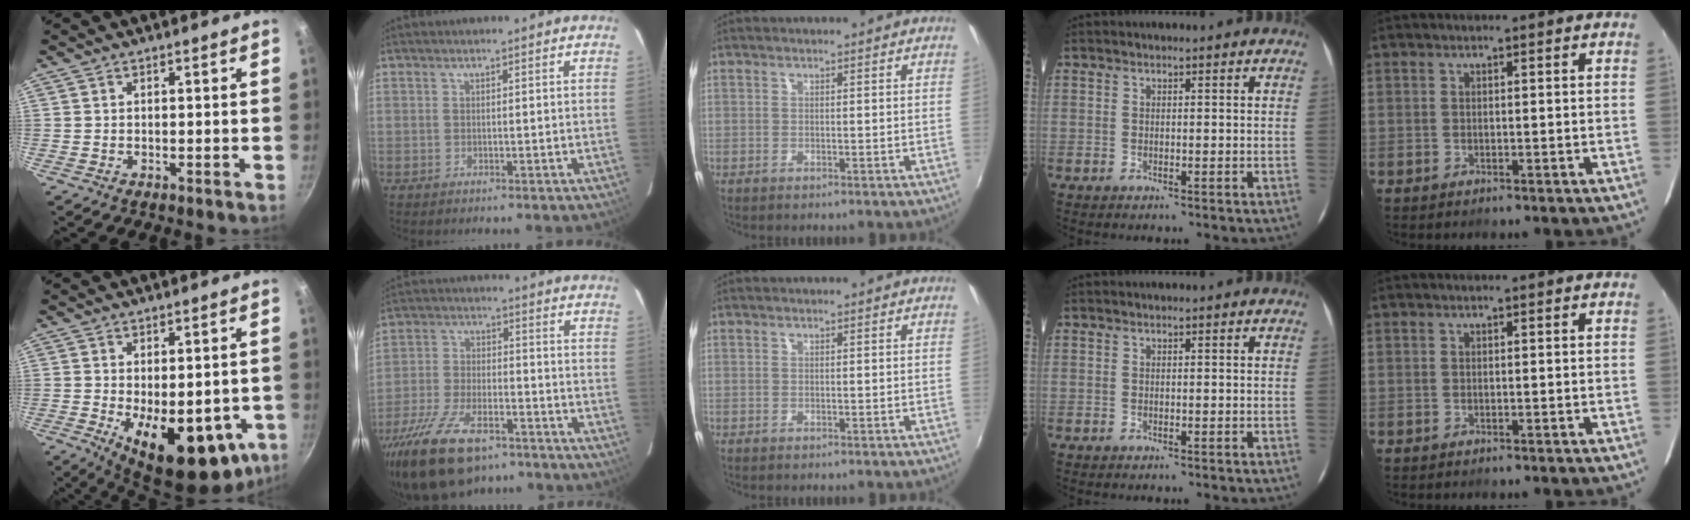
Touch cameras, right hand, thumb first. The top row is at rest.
{"thumb": {"total": 19.2, "force": [-5.2, 9.0, 16.1], "torque": [-0.186, -0.016, -0.053]}, "index": {"total": 17.2, "force": [-12.0, 7.6, 9.7], "torque": [-0.211, -0.026, -0.212]}}